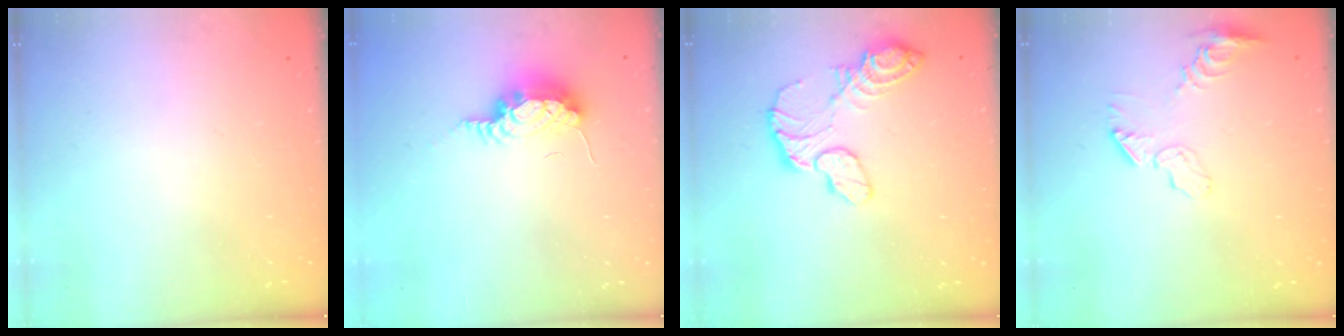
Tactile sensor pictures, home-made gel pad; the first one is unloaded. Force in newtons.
{"total": 11.5, "press": 9.0, "slide": 7.2}
{"total": 12.0, "press": 11.9, "slide": 1.2}
{"total": 8.1, "press": 8.1, "slide": 0.5}